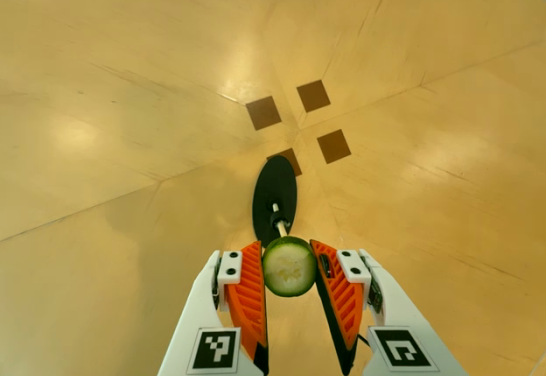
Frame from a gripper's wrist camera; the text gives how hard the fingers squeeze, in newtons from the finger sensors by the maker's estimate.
{"total": 6.5, "left": 6.5, "right": 6.4}